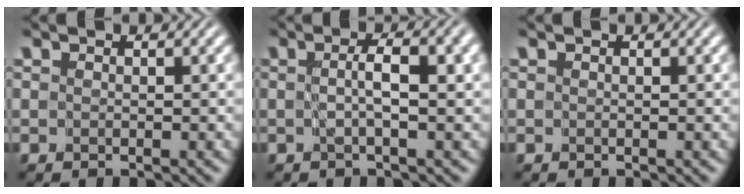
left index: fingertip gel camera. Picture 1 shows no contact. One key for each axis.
{"total": 3.6, "fx": 0.2, "fy": 0.4, "fz": 3.6, "tx": -0.058, "ty": 0.006, "tz": 0.004}
{"total": 0.0}